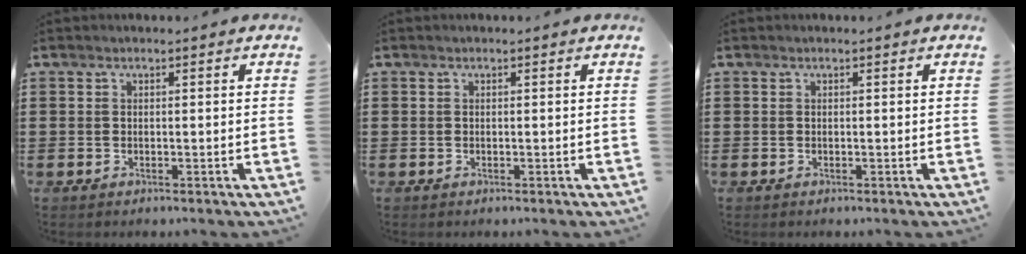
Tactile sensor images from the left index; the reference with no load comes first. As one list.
[{"total": 0.0}, {"total": 0.0}]